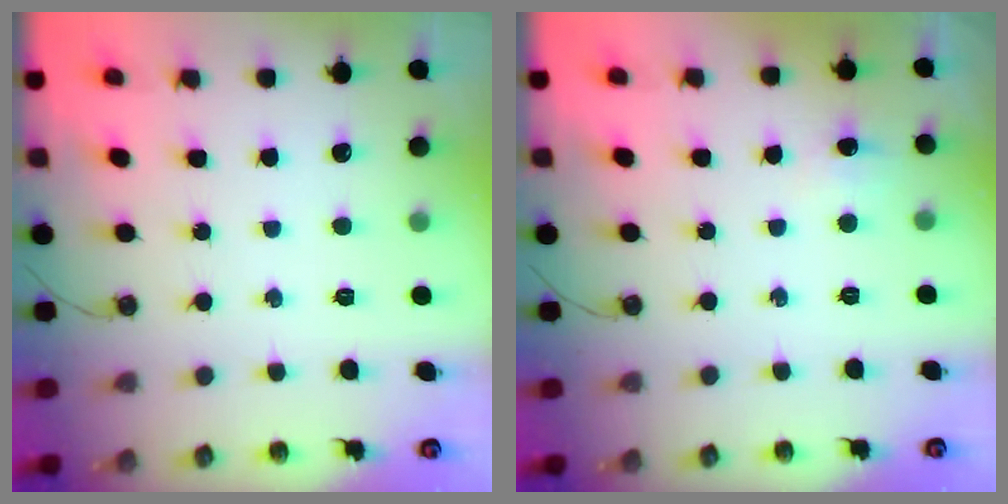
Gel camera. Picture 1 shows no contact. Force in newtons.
{"total": 13.5, "press": 4.4, "slide": 12.8}